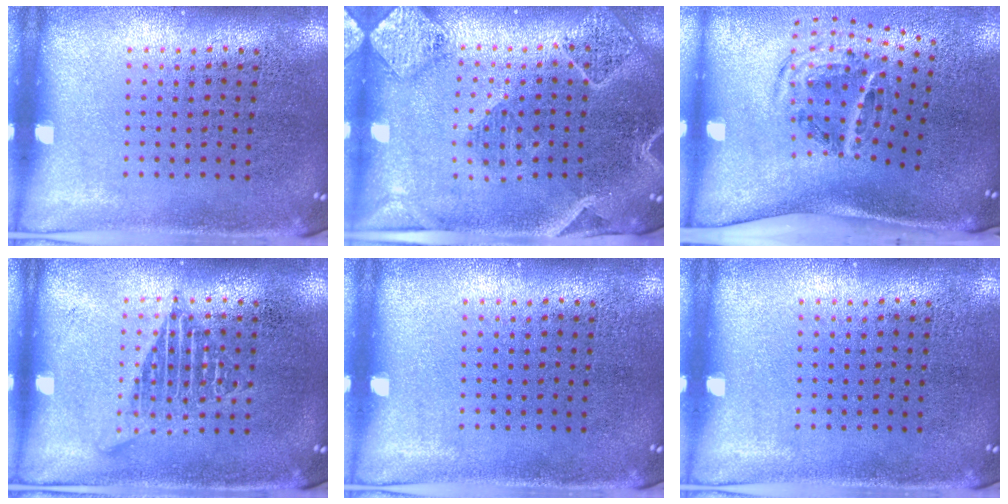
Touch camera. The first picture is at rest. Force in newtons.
{"total": 2.3, "press": 2.1, "slide": 0.9}
{"total": 2.0, "press": 1.2, "slide": 1.6}
{"total": 2.1, "press": 2.1, "slide": 0.3}
{"total": 0.0}
{"total": 0.0}